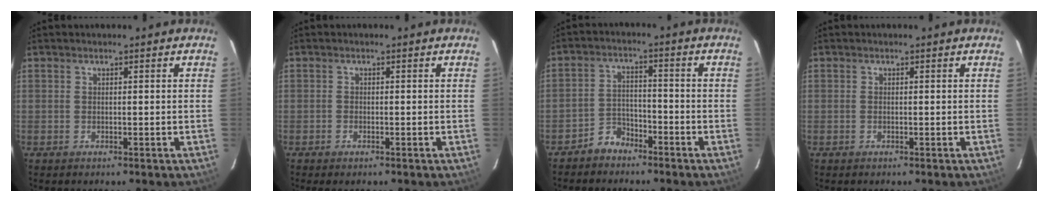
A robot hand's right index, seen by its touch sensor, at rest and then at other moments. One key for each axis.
{"total": 0.9, "fx": -0.7, "fy": 0.4, "fz": 0.3, "tx": -0.008, "ty": -0.002, "tz": -0.015}
{"total": 4.8, "fx": -4.0, "fy": 2.6, "fz": 0.8, "tx": -0.022, "ty": 0.018, "tz": -0.070}
{"total": 0.0}